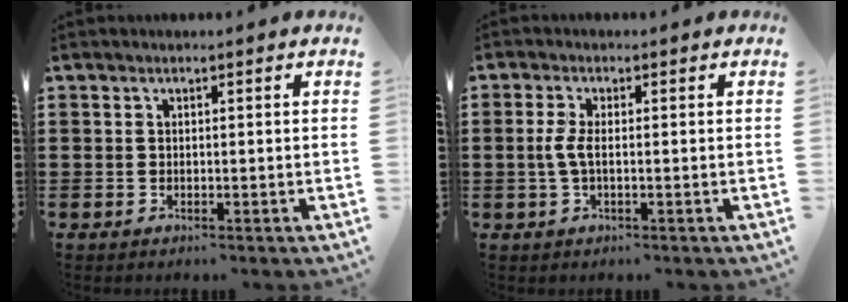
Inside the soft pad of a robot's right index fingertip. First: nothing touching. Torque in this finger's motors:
{"motor_torque": [0.50, 0.44, 0.36, 0.09]}